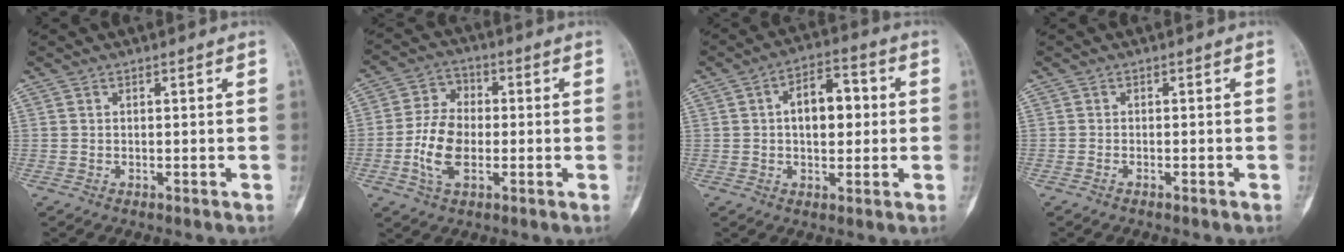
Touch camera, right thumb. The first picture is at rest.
{"total": 9.4, "force": [-1.9, 6.1, 7.0], "torque": [-0.129, 0.015, -0.042]}
{"total": 9.6, "force": [1.0, 5.5, 7.8], "torque": [-0.096, 0.018, 0.012]}
{"total": 0.7, "force": [-0.6, 0.2, 0.4], "torque": [-0.015, 0.003, -0.007]}